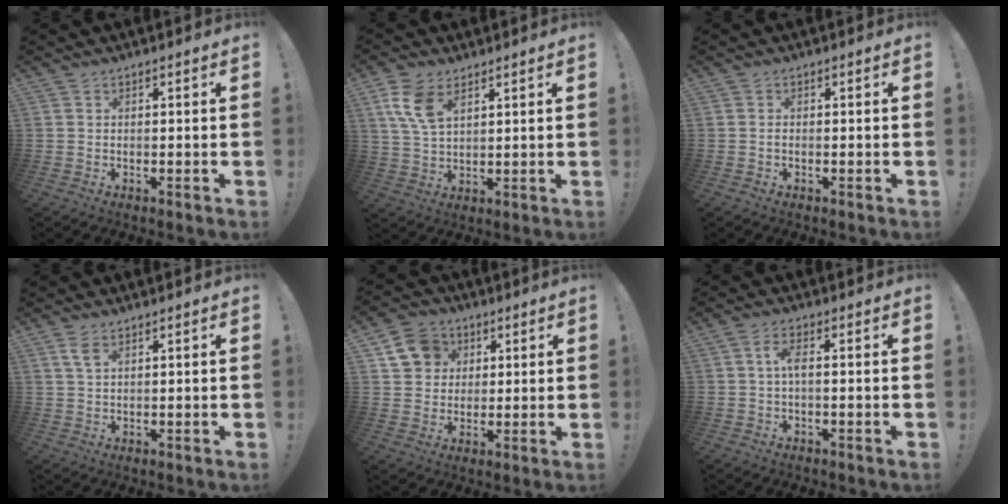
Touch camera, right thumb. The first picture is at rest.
{"total": 9.0, "force": [4.6, 4.7, 6.0], "torque": [-0.125, -0.014, 0.086]}
{"total": 0.6, "force": [-0.5, 0.2, 0.3], "torque": [-0.014, 0.002, -0.008]}
{"total": 3.8, "force": [1.9, 1.8, 2.8], "torque": [-0.055, 0.000, 0.035]}
{"total": 11.1, "force": [3.9, 9.7, 3.7], "torque": [-0.051, -0.009, 0.081]}
{"total": 4.1, "force": [0.0, 1.1, 4.0], "torque": [-0.090, 0.005, -0.003]}